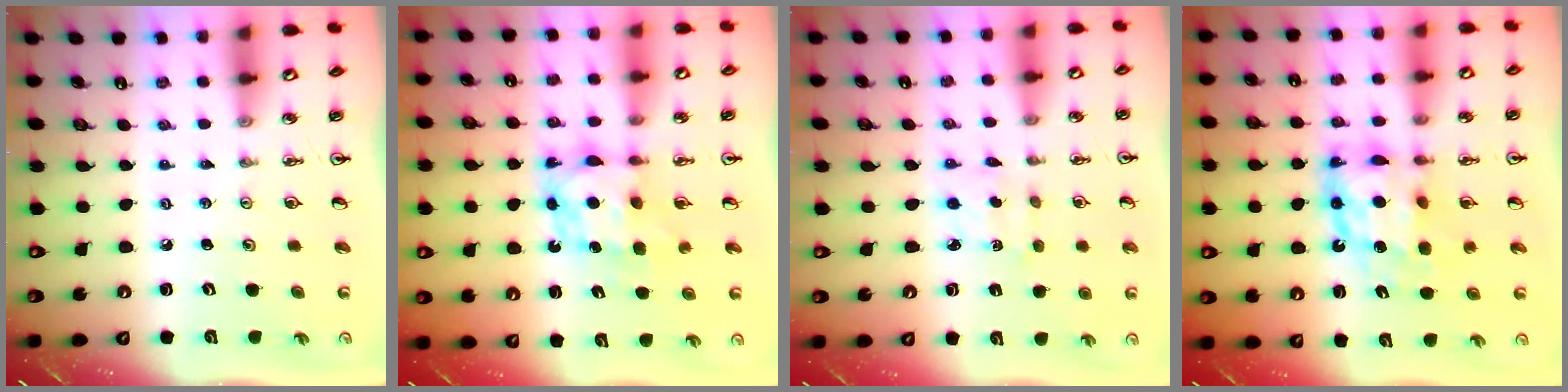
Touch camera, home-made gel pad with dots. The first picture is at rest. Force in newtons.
{"total": 6.8, "press": 6.8, "slide": 0.6}
{"total": 2.7, "press": 2.6, "slide": 0.6}
{"total": 11.5, "press": 11.5, "slide": 1.2}